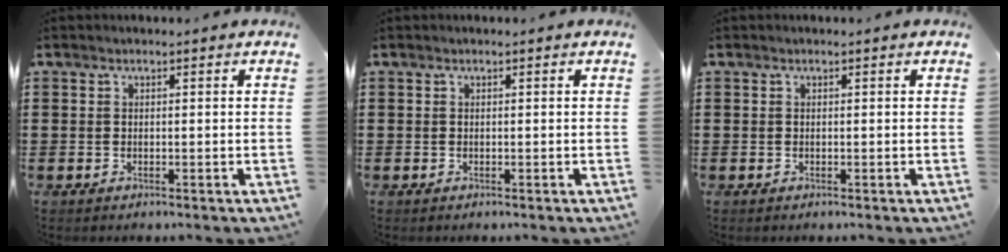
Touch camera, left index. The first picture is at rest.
{"total": 0.0}
{"total": 0.0}